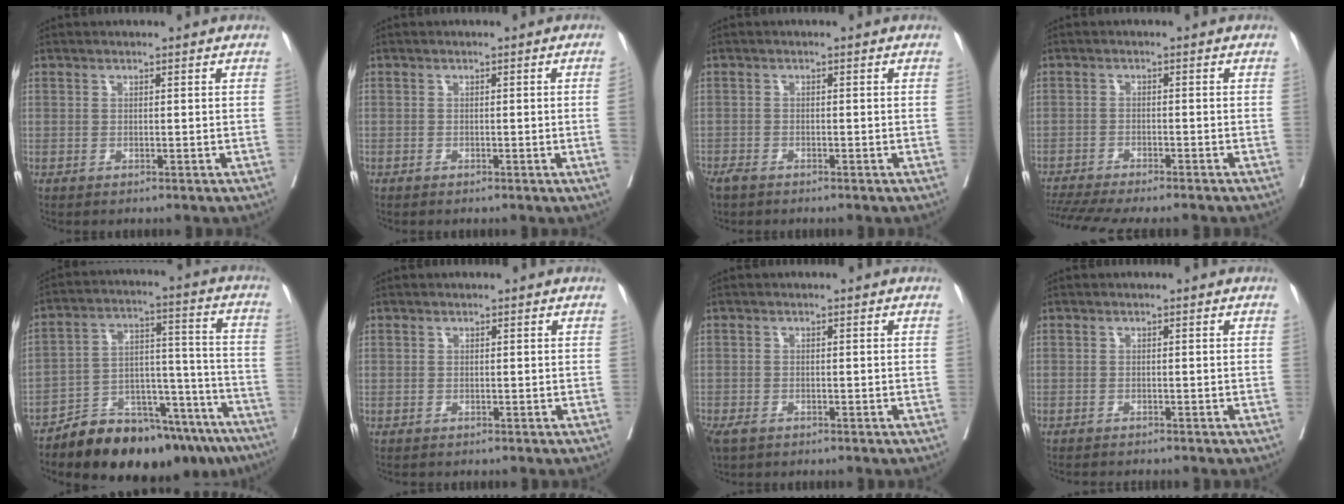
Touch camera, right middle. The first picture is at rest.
{"total": 1.2, "force": [-0.2, -0.5, 1.1], "torque": [-0.009, 0.000, -0.005]}
{"total": 2.5, "force": [-2.1, 0.9, 1.0], "torque": [-0.021, -0.006, -0.037]}
{"total": 12.8, "force": [-11.3, 1.2, 5.9], "torque": [-0.101, -0.014, -0.166]}
{"total": 20.1, "force": [-16.8, 6.6, 8.8], "torque": [-0.088, 0.043, -0.251]}
{"total": 0.0}
{"total": 3.1, "force": [-2.1, 1.7, 1.6], "torque": [-0.034, -0.008, -0.036]}
{"total": 2.4, "force": [-2.2, 0.0, 0.8], "torque": [-0.014, -0.006, -0.030]}